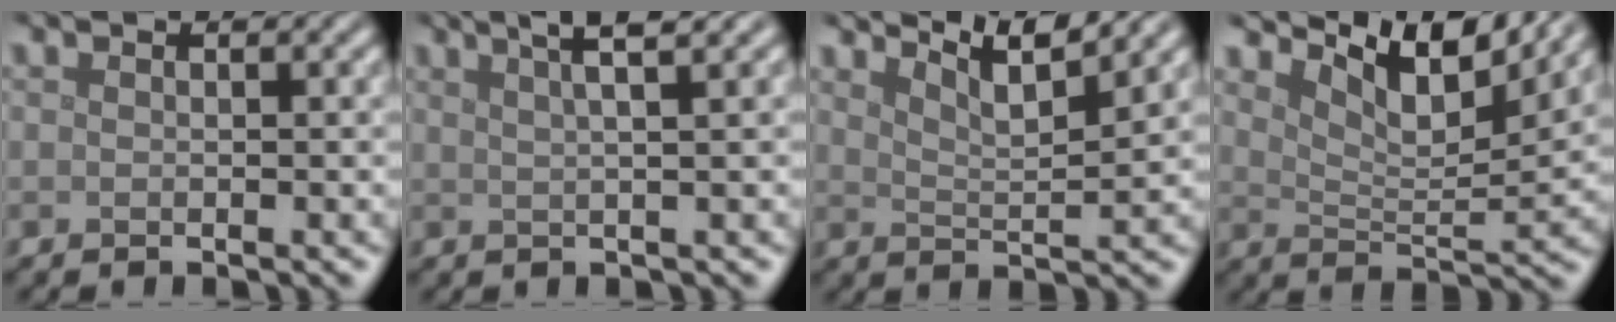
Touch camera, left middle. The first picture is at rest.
{"total": 4.5, "force": [2.9, 0.7, 3.3], "torque": [-0.036, 0.014, 0.027]}
{"total": 5.4, "force": [4.4, 0.9, 3.0], "torque": [-0.044, 0.007, 0.054]}
{"total": 7.3, "force": [5.4, 2.0, 4.5], "torque": [-0.079, -0.002, 0.090]}